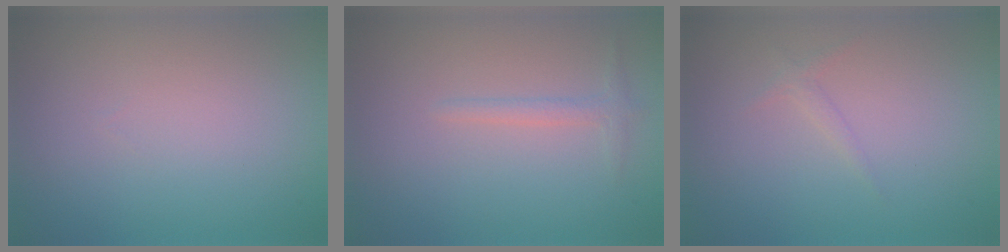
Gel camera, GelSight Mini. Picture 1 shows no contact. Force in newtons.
{"total": 1.1, "press": 1.1, "slide": 0.1}
{"total": 0.8, "press": 0.8, "slide": 0.1}